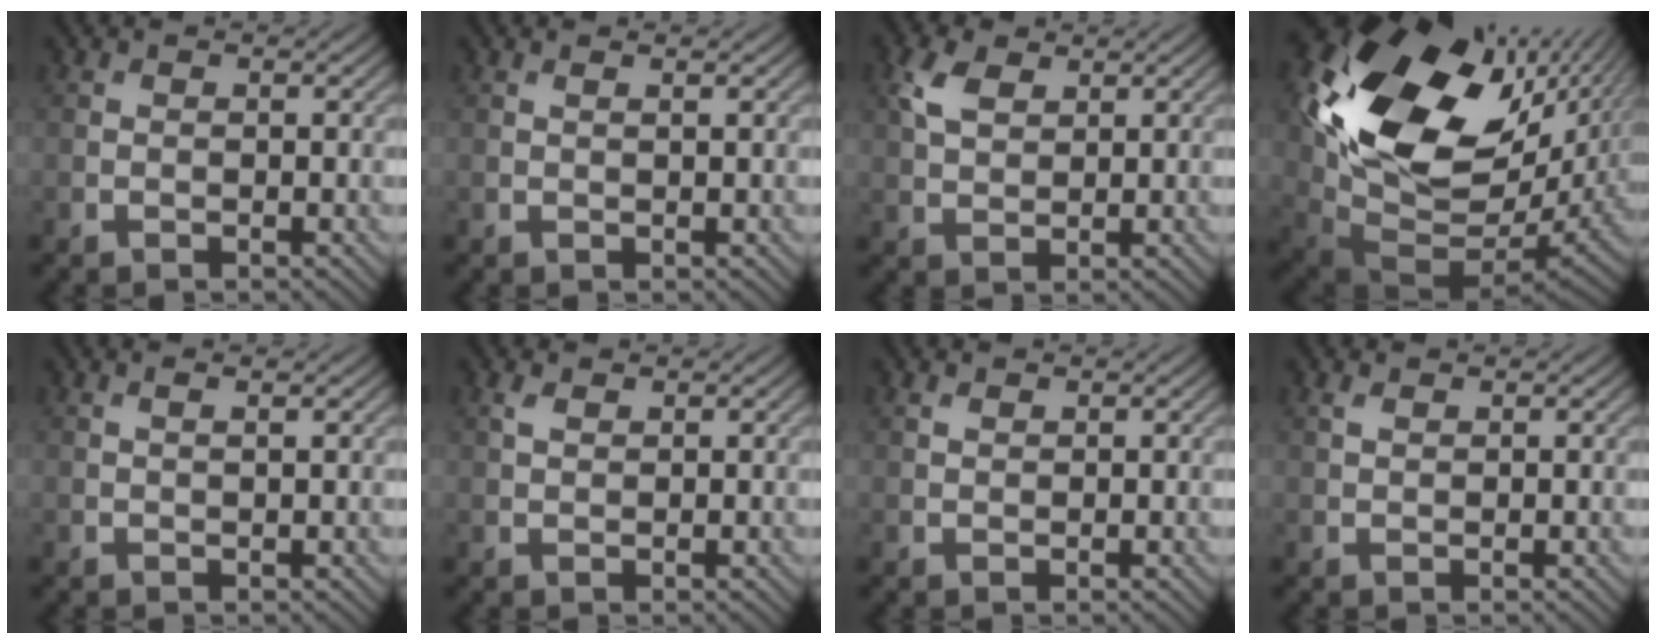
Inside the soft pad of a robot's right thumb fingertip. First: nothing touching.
{"total": 0.8, "force": [0.5, 0.0, 0.6], "torque": [-0.012, 0.002, 0.005]}
{"total": 4.1, "force": [2.0, 2.4, 2.7], "torque": [-0.072, 0.008, 0.038]}
{"total": 20.8, "force": [4.8, 13.5, 15.0], "torque": [-0.319, -0.028, 0.114]}
{"total": 1.2, "force": [0.7, 0.2, 1.0], "torque": [-0.017, 0.002, 0.010]}
{"total": 1.4, "force": [0.8, 0.7, 0.9], "torque": [-0.026, 0.005, 0.018]}
{"total": 0.9, "force": [0.7, 0.4, 0.4], "torque": [-0.013, 0.001, 0.016]}
{"total": 1.2, "force": [0.8, 0.6, 0.7], "torque": [-0.021, 0.003, 0.018]}